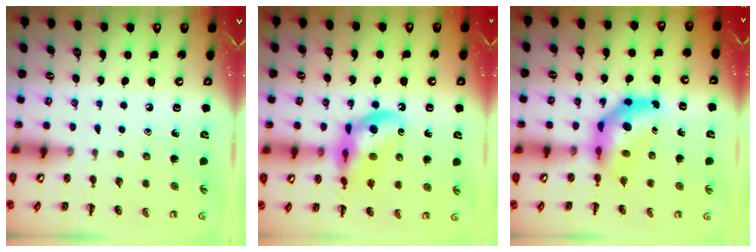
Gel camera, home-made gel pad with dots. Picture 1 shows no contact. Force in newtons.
{"total": 15.6, "press": 15.1, "slide": 3.8}
{"total": 7.6, "press": 7.2, "slide": 2.3}